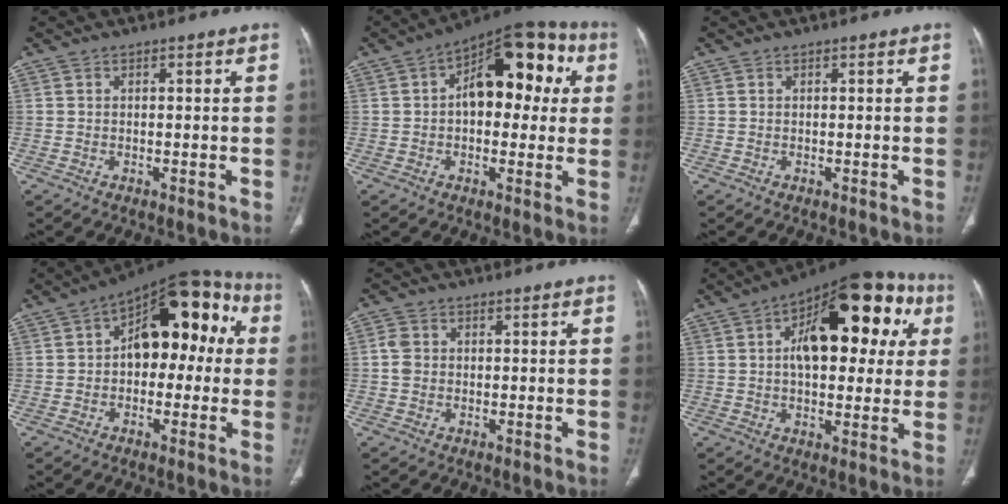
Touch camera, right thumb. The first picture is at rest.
{"total": 17.5, "force": [3.5, 9.9, 14.1], "torque": [-0.146, 0.033, 0.042]}
{"total": 0.0}
{"total": 17.4, "force": [2.3, 10.1, 14.0], "torque": [-0.145, 0.048, 0.024]}
{"total": 2.8, "force": [0.1, 2.4, 1.5], "torque": [-0.029, 0.006, -0.002]}
{"total": 23.1, "force": [6.0, 11.6, 19.1], "torque": [-0.229, 0.024, 0.079]}